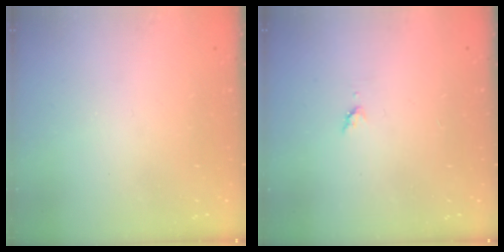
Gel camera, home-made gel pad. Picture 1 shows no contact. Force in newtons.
{"total": 3.5, "press": 3.4, "slide": 0.5}